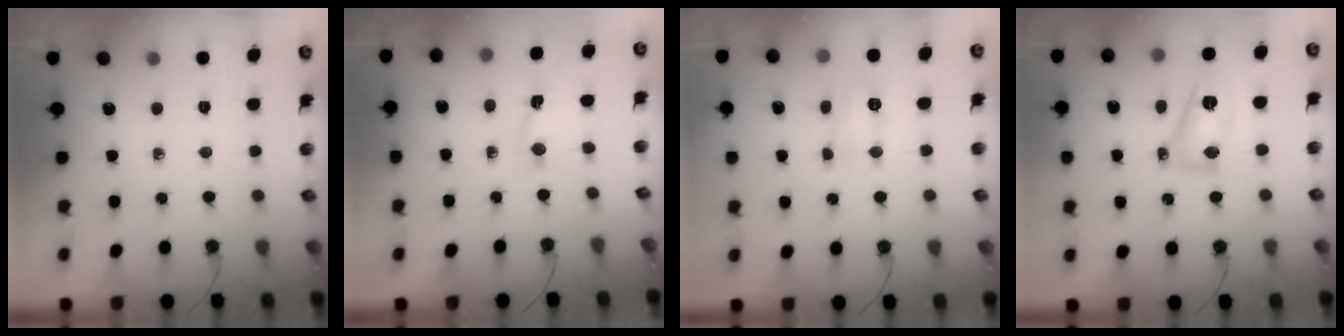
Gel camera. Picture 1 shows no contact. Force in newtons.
{"total": 1.4, "press": 1.4, "slide": 0.1}
{"total": 5.2, "press": 5.2, "slide": 0.8}
{"total": 10.5, "press": 10.5, "slide": 1.1}